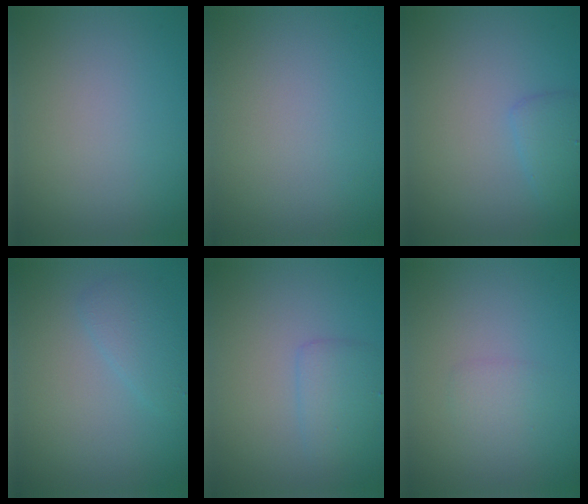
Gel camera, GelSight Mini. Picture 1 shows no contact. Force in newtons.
{"total": 0.0}
{"total": 1.9, "press": 1.9, "slide": 0.1}
{"total": 2.0, "press": 2.0, "slide": 0.1}
{"total": 2.1, "press": 2.1, "slide": 0.2}
{"total": 1.2, "press": 1.2, "slide": 0.1}